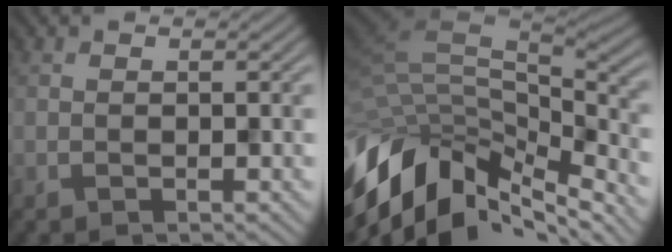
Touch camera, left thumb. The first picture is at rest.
{"total": 16.0, "force": [-8.0, 8.7, 10.8], "torque": [-0.249, -0.007, -0.126]}